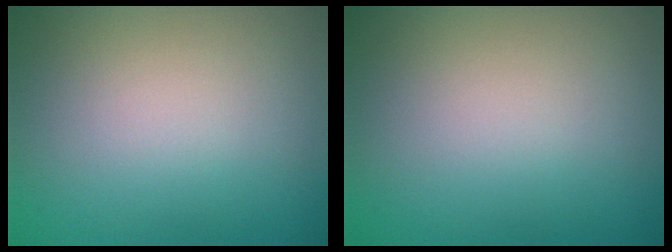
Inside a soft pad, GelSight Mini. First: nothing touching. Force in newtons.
{"total": 0.0}